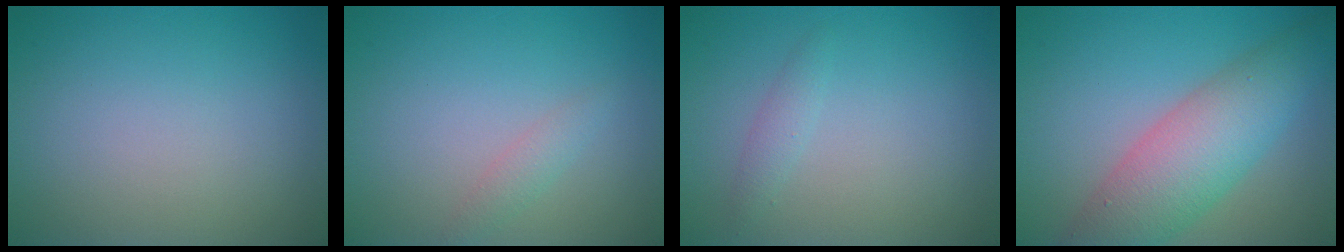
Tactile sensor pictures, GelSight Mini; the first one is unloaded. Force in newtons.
{"total": 1.2, "press": 1.2, "slide": 0.1}
{"total": 1.1, "press": 1.1, "slide": 0.0}
{"total": 7.2, "press": 7.2, "slide": 0.2}